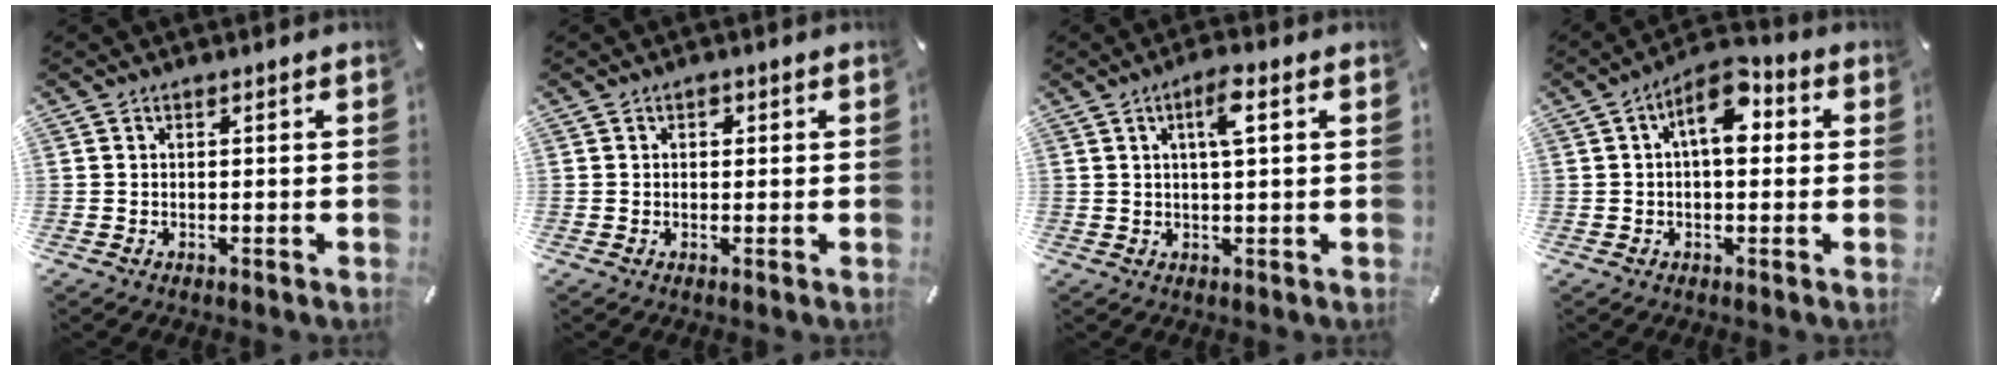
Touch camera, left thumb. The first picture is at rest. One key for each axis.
{"total": 1.0, "fx": 0.2, "fy": 1.0, "fz": 0.4, "tx": -0.002, "ty": 0.003, "tz": 0.001}
{"total": 5.1, "fx": 1.7, "fy": 0.9, "fz": 4.7, "tx": -0.089, "ty": 0.002, "tz": 0.025}
{"total": 8.6, "fx": 1.9, "fy": 4.5, "fz": 7.1, "tx": -0.095, "ty": -0.006, "tz": 0.028}